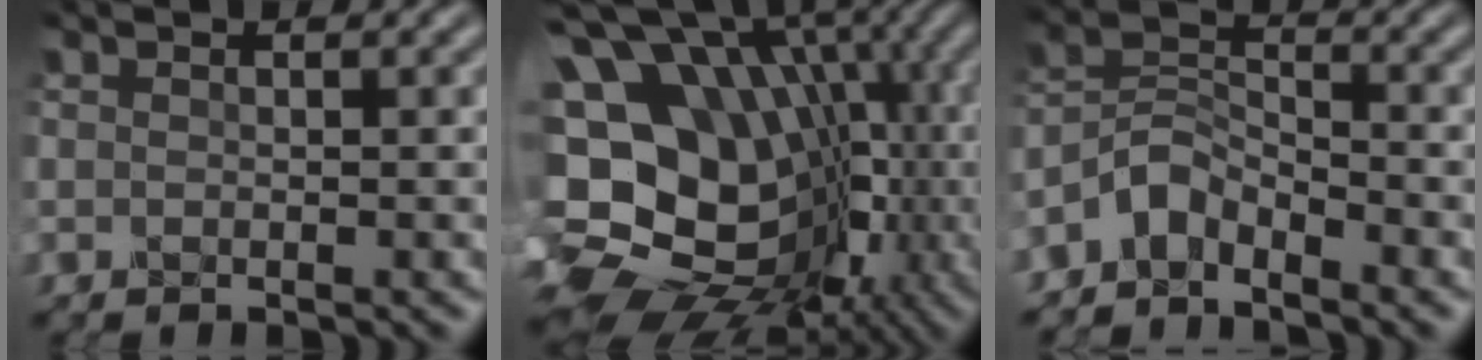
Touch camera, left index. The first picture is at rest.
{"total": 18.9, "force": [-0.9, 14.5, 12.0], "torque": [-0.195, 0.015, -0.003]}
{"total": 3.1, "force": [-2.6, 1.2, 1.2], "torque": [-0.026, 0.013, -0.065]}